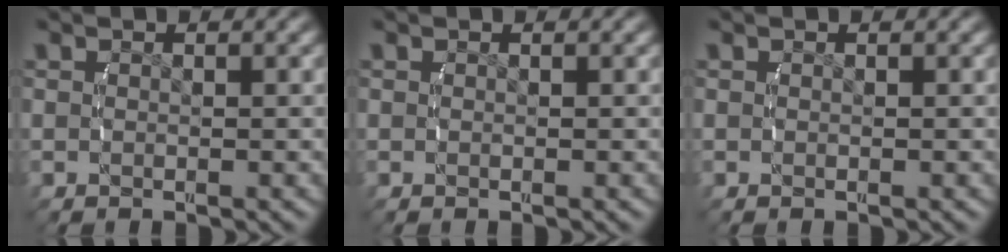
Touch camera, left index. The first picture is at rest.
{"total": 0.0}
{"total": 0.0}